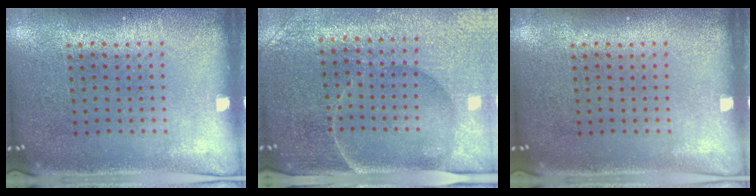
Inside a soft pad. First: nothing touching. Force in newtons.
{"total": 4.7, "press": 4.3, "slide": 1.9}
{"total": 0.0}